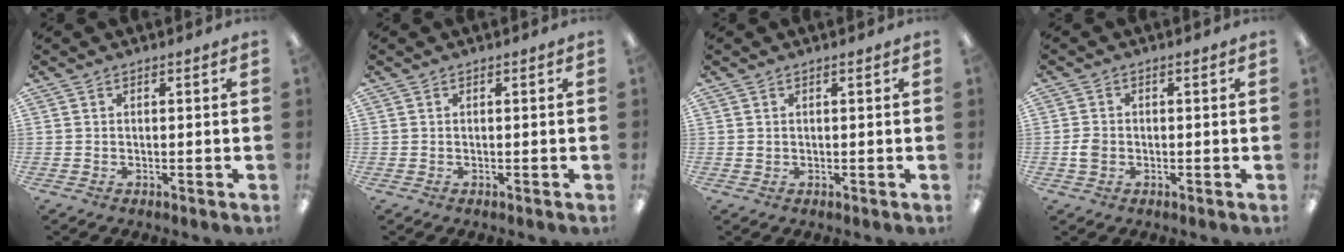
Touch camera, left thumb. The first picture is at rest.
{"total": 0.0}
{"total": 0.7, "force": [0.4, 0.5, 0.4], "torque": [-0.008, 0.004, 0.006]}
{"total": 2.7, "force": [-0.5, 2.1, 1.6], "torque": [-0.028, 0.005, -0.009]}